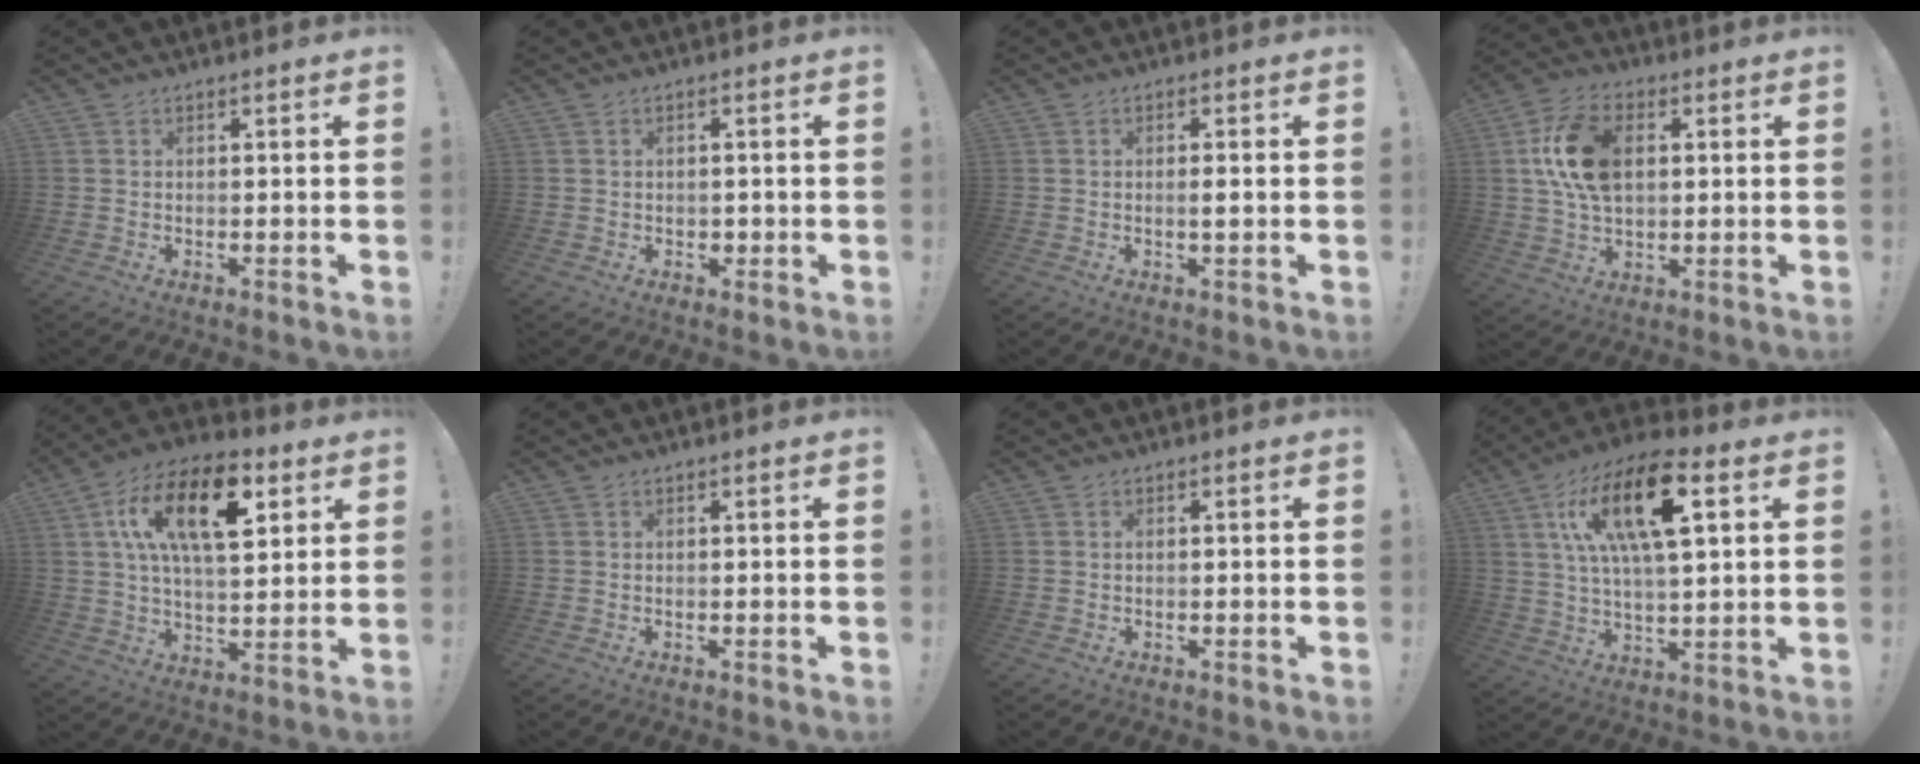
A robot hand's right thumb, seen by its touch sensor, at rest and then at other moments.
{"total": 1.3, "force": [-0.2, 1.2, 0.4], "torque": [-0.004, 0.002, -0.003]}
{"total": 1.5, "force": [-0.2, 0.1, 1.5], "torque": [-0.011, -0.008, -0.008]}
{"total": 15.3, "force": [2.9, 9.8, 11.3], "torque": [-0.209, 0.007, 0.056]}
{"total": 19.2, "force": [7.6, 9.4, 15.0], "torque": [-0.252, -0.008, 0.128]}
{"total": 0.0}
{"total": 0.0}
{"total": 18.9, "force": [7.3, 7.1, 15.9], "torque": [-0.280, -0.014, 0.115]}